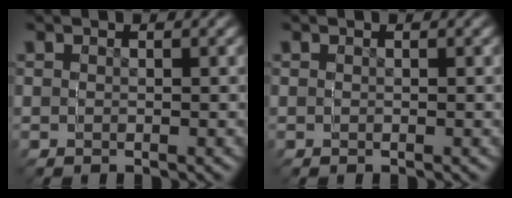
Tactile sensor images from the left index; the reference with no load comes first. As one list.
[{"total": 0.0}]